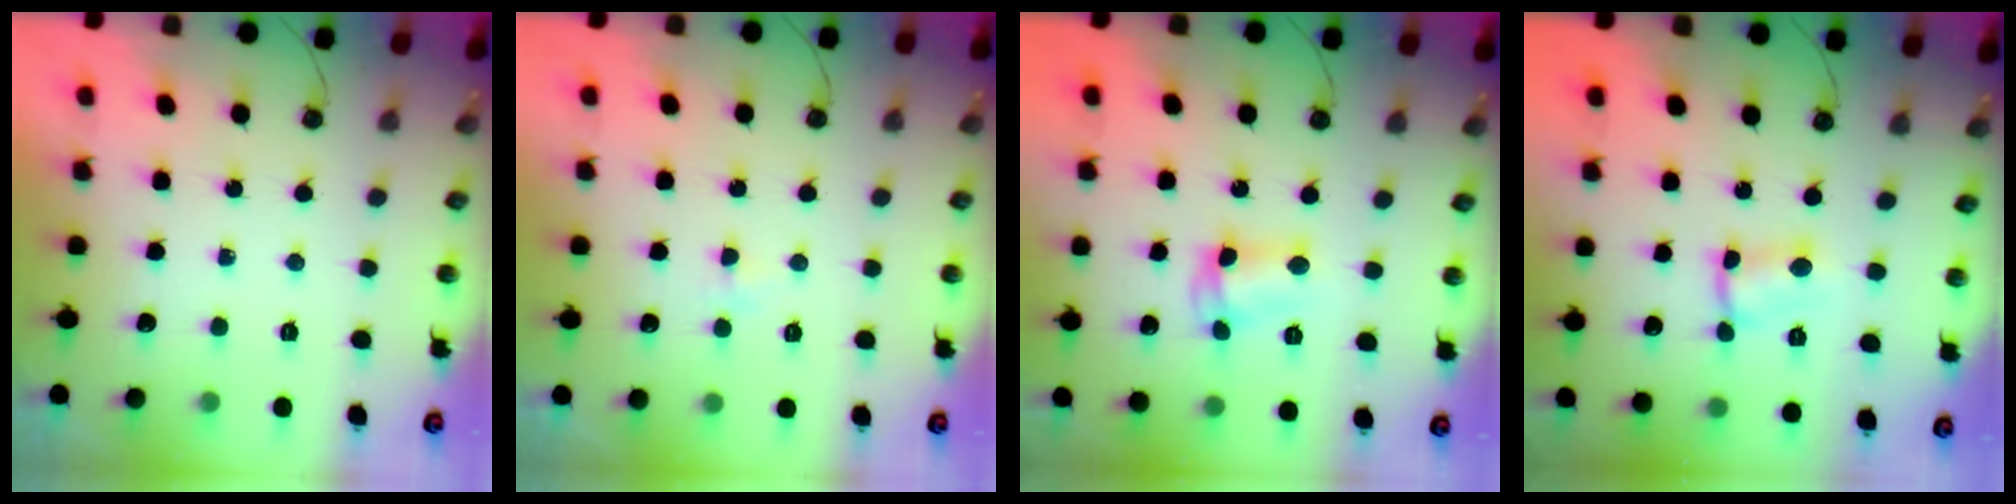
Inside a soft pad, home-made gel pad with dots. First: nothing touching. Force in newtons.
{"total": 2.3, "press": 2.3, "slide": 0.4}
{"total": 4.6, "press": 4.6, "slide": 0.3}
{"total": 2.2, "press": 2.2, "slide": 0.1}